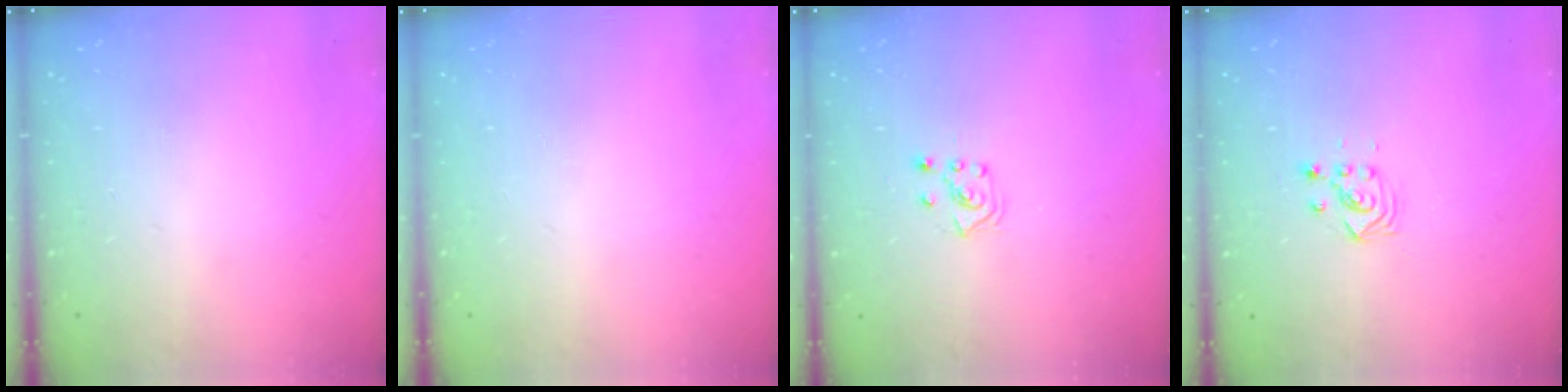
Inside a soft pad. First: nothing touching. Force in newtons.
{"total": 0.0}
{"total": 4.4, "press": 4.3, "slide": 0.6}
{"total": 2.9, "press": 2.9, "slide": 0.3}